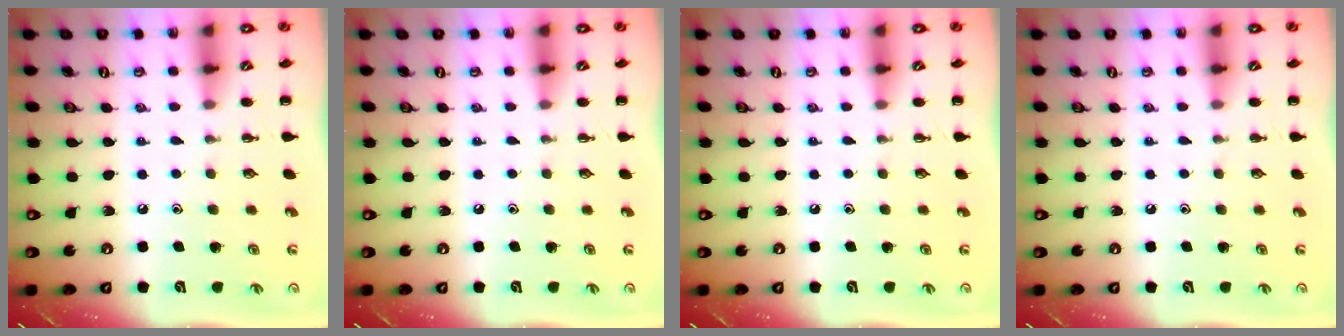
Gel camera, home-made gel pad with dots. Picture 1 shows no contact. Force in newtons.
{"total": 0.0}
{"total": 0.0}
{"total": 0.0}